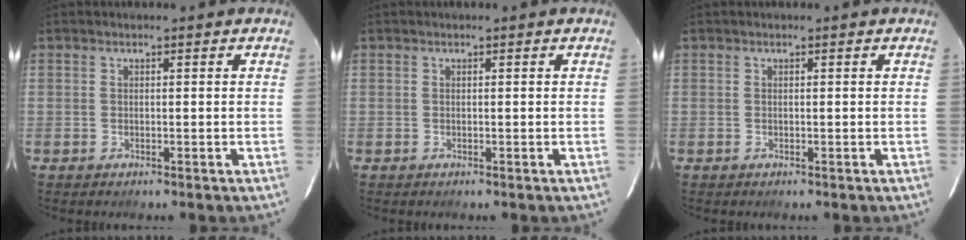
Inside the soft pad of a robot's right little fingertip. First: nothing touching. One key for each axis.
{"total": 0.0}
{"total": 0.0}